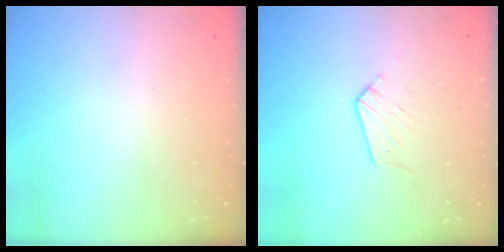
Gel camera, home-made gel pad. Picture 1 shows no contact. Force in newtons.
{"total": 4.7, "press": 4.7, "slide": 0.4}